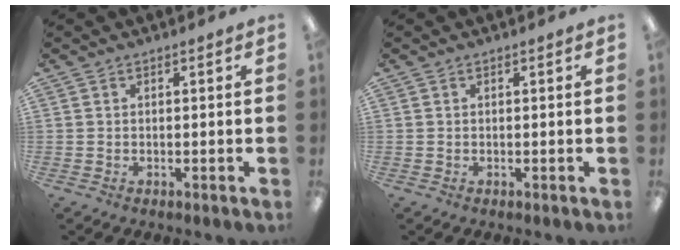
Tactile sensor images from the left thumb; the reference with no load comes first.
{"total": 0.0}